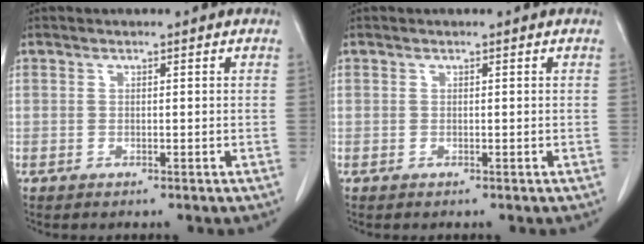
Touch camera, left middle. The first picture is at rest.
{"total": 0.0}